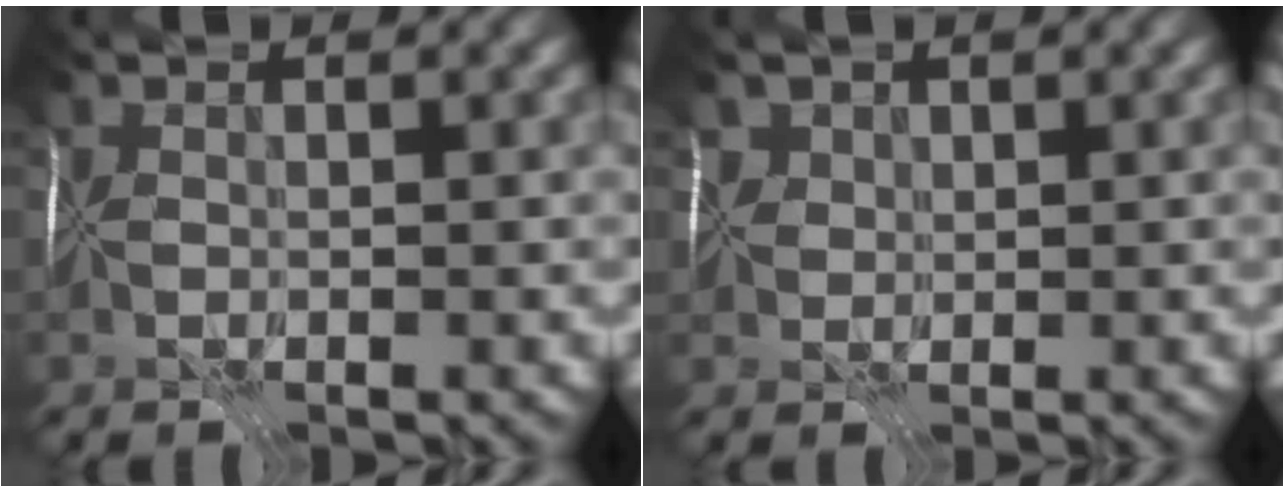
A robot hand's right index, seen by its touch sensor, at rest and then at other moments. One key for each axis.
{"total": 2.0, "fx": 1.1, "fy": 1.6, "fz": 0.4, "tx": -0.007, "ty": -0.007, "tz": 0.033}